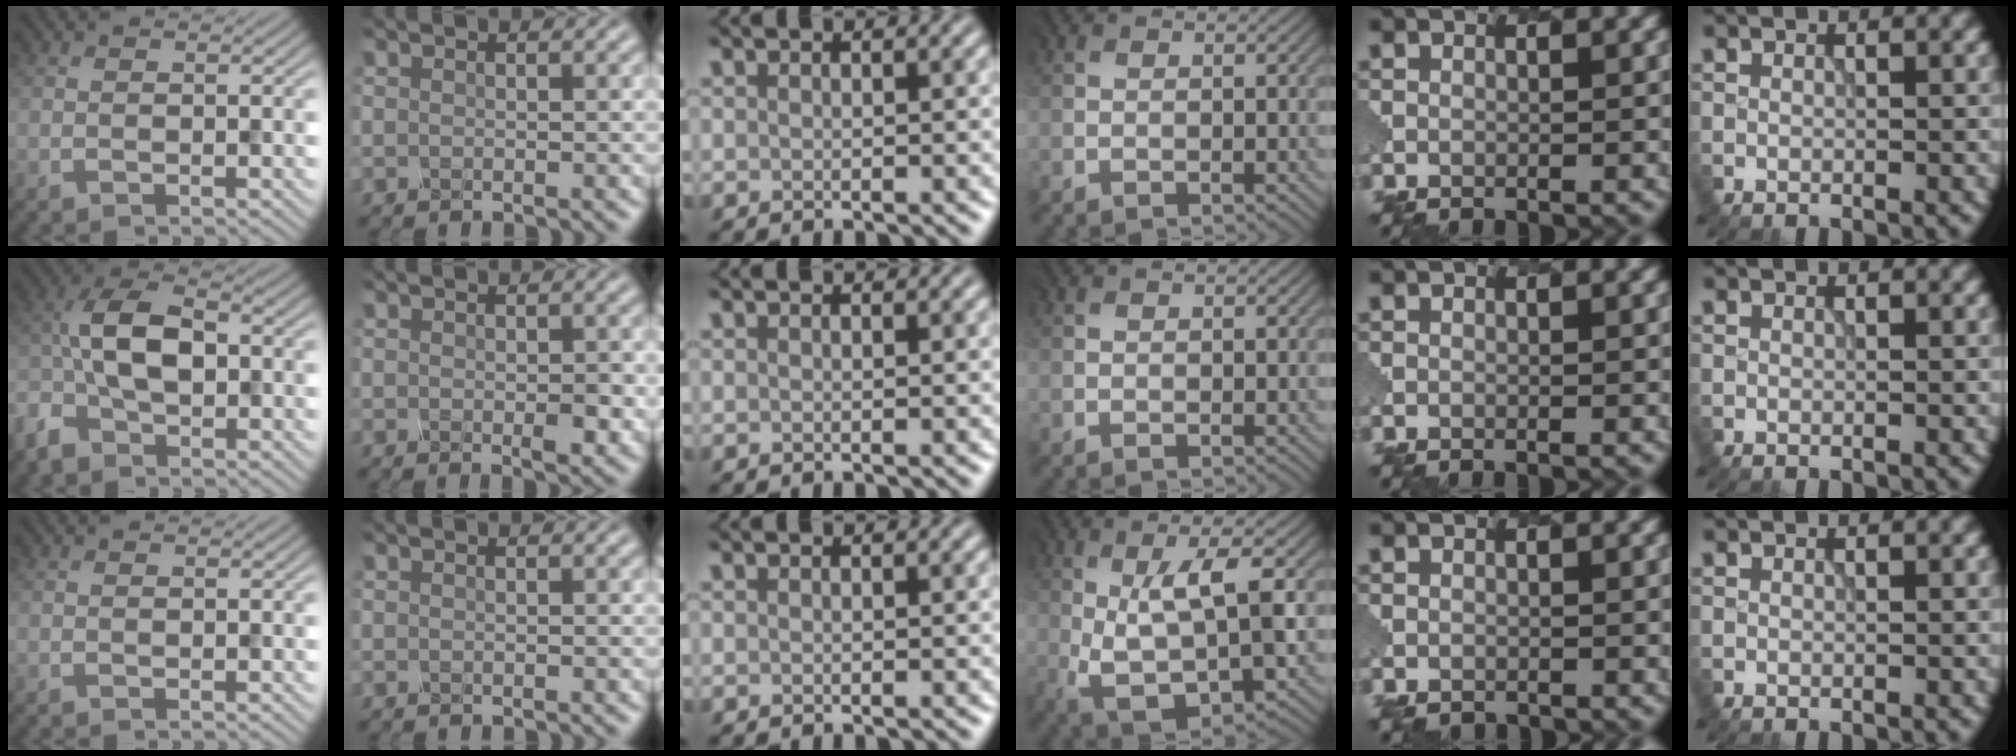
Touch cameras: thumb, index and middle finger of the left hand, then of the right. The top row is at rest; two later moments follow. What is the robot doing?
{"motion": "dispense", "object": "pipette"}